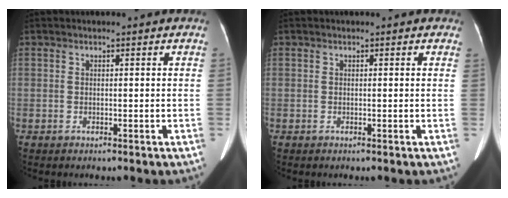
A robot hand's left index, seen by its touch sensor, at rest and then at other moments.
{"total": 0.0}